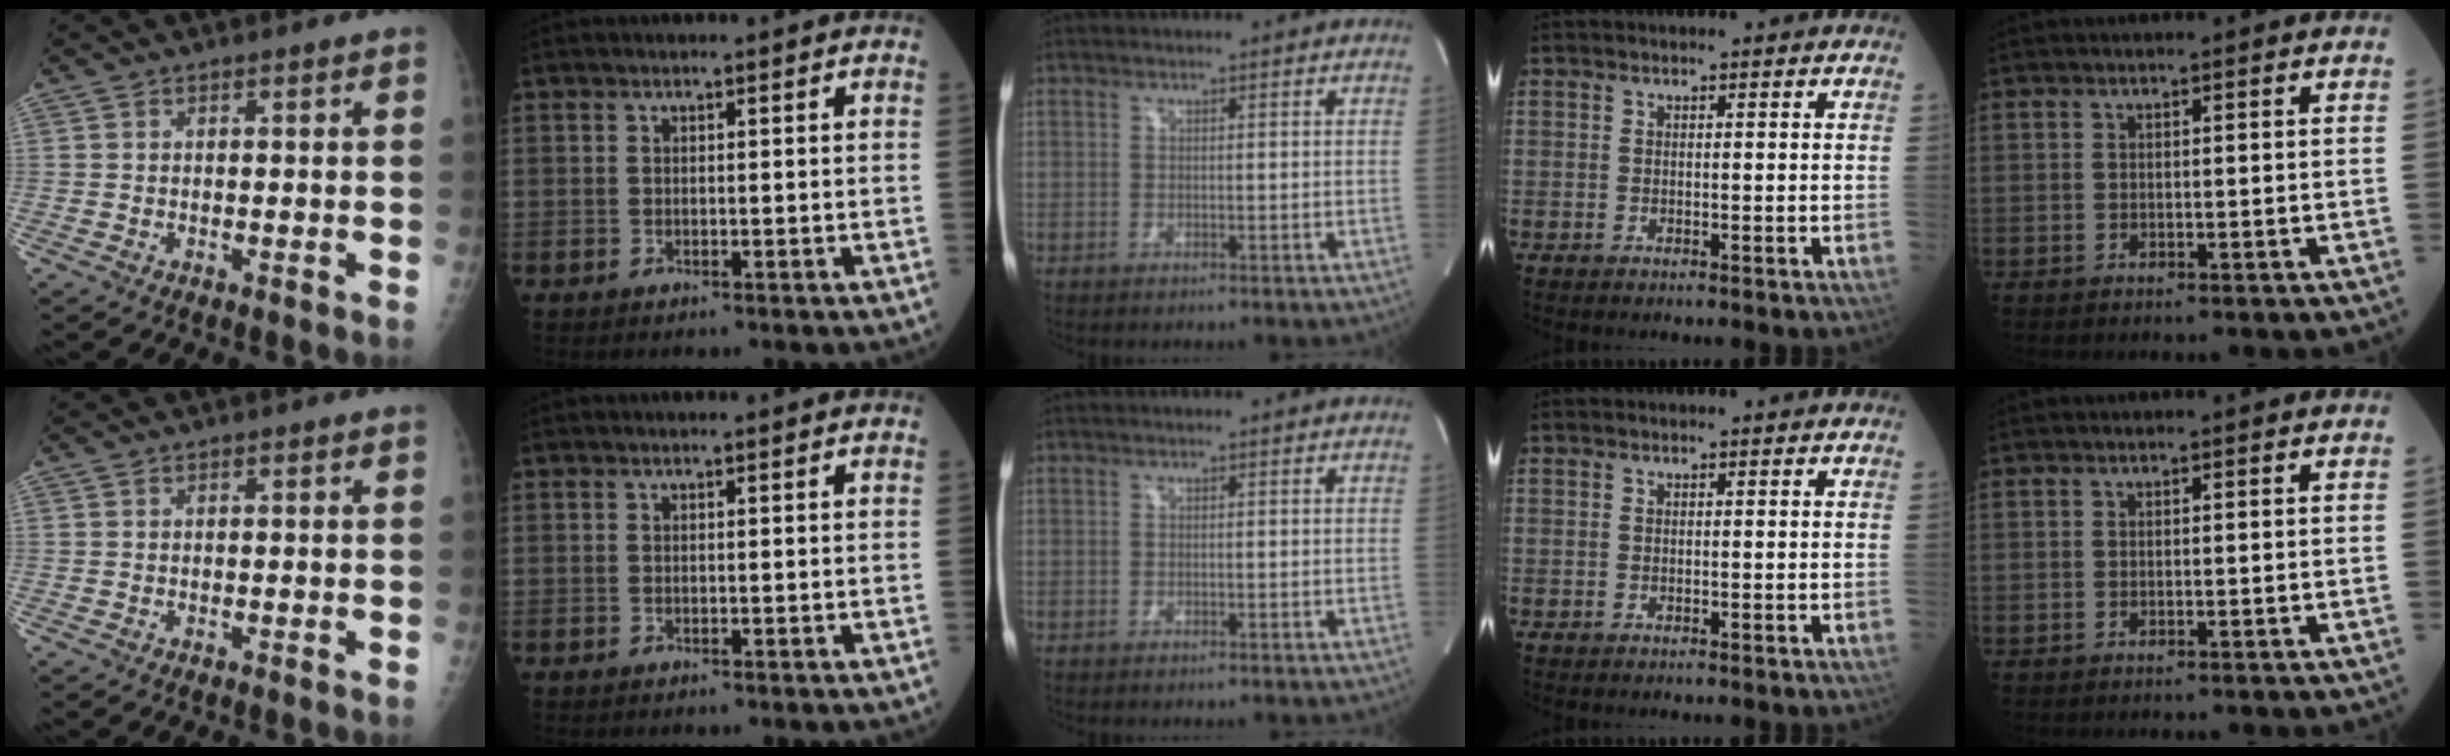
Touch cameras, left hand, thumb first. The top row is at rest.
{}